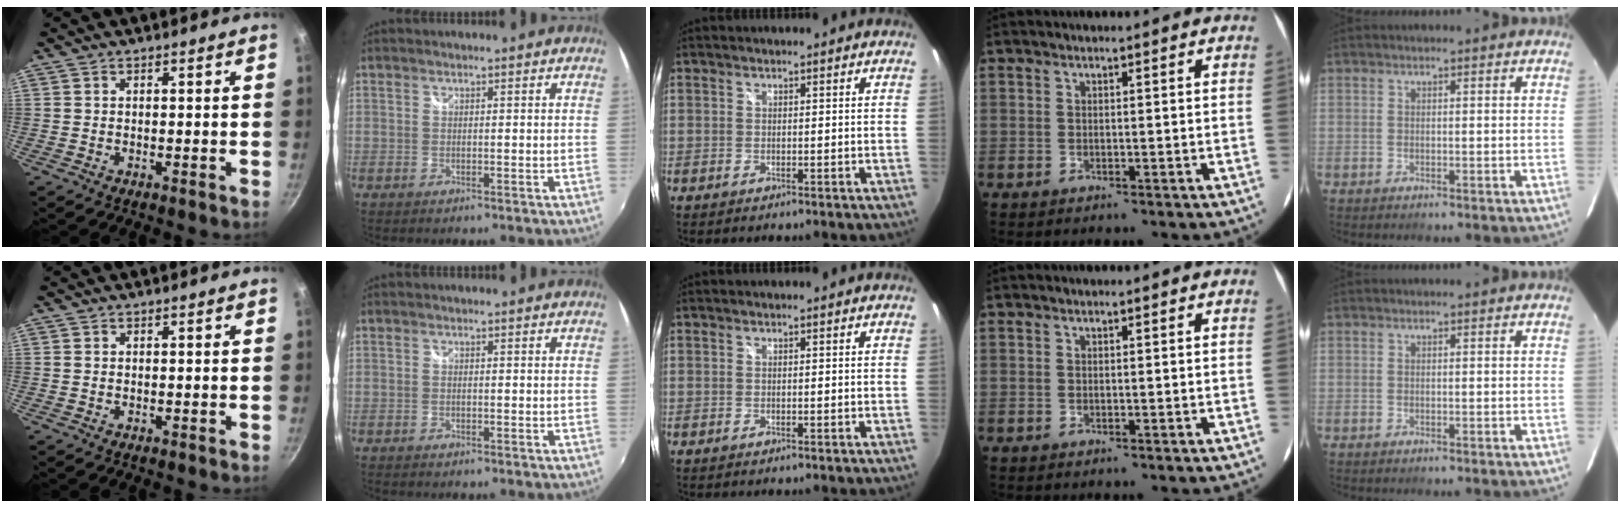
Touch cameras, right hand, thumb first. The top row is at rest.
{"index": {"total": 0.5, "force": [-0.4, 0.3, 0.2], "torque": [-0.005, -0.001, -0.008]}}